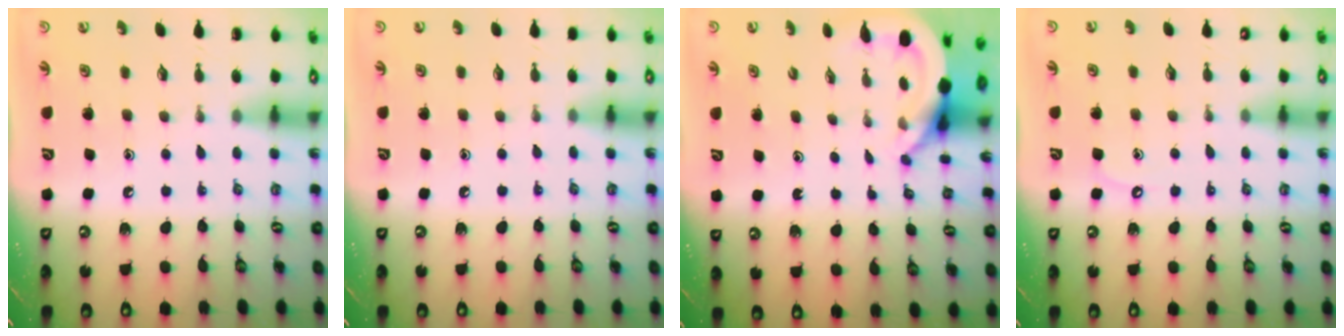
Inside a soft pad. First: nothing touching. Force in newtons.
{"total": 4.3, "press": 4.3, "slide": 0.6}
{"total": 6.4, "press": 6.4, "slide": 0.5}
{"total": 3.4, "press": 3.4, "slide": 0.5}